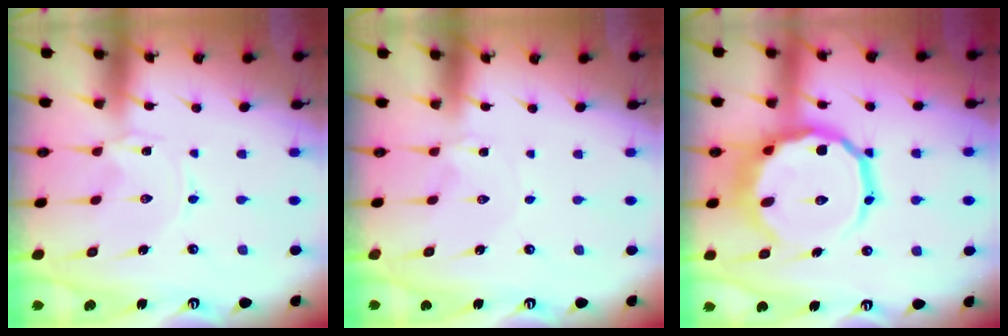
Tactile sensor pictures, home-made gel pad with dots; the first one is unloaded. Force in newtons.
{"total": 1.4, "press": 1.4, "slide": 0.3}
{"total": 17.0, "press": 16.7, "slide": 3.1}